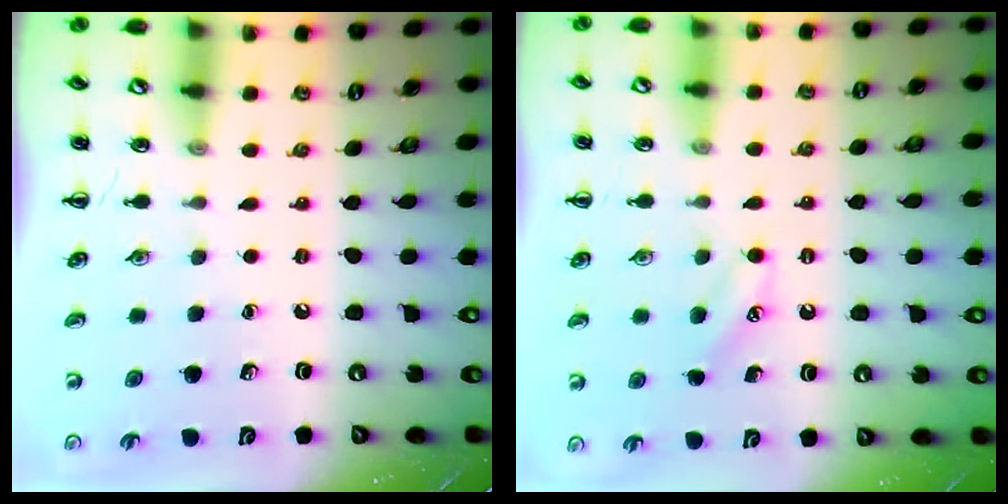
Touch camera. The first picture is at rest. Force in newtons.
{"total": 4.6, "press": 4.4, "slide": 1.3}